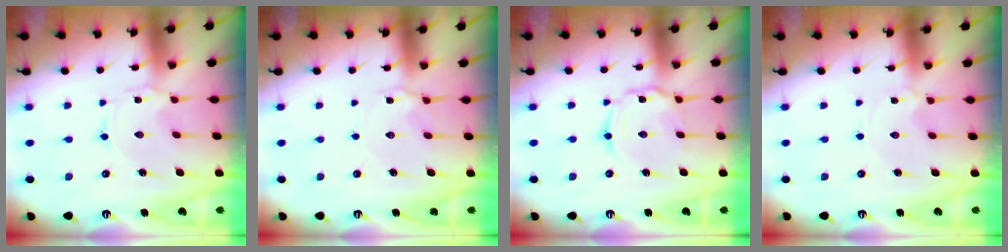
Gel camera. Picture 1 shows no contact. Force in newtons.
{"total": 5.5, "press": 5.5, "slide": 0.5}
{"total": 4.7, "press": 4.7, "slide": 0.4}
{"total": 0.0}